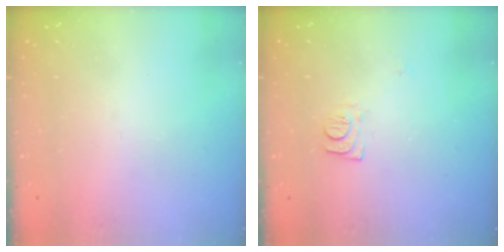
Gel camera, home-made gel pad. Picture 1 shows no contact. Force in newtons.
{"total": 7.9, "press": 7.9, "slide": 0.7}